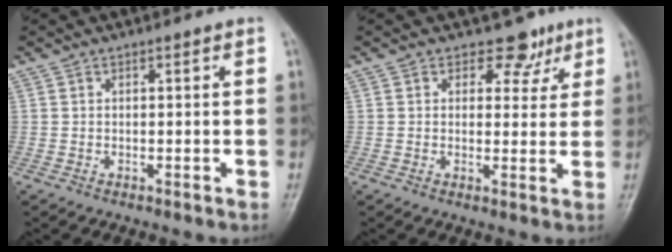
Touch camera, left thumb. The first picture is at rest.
{"total": 4.8, "force": [3.1, 3.4, 1.2], "torque": [0.020, -0.012, 0.039]}